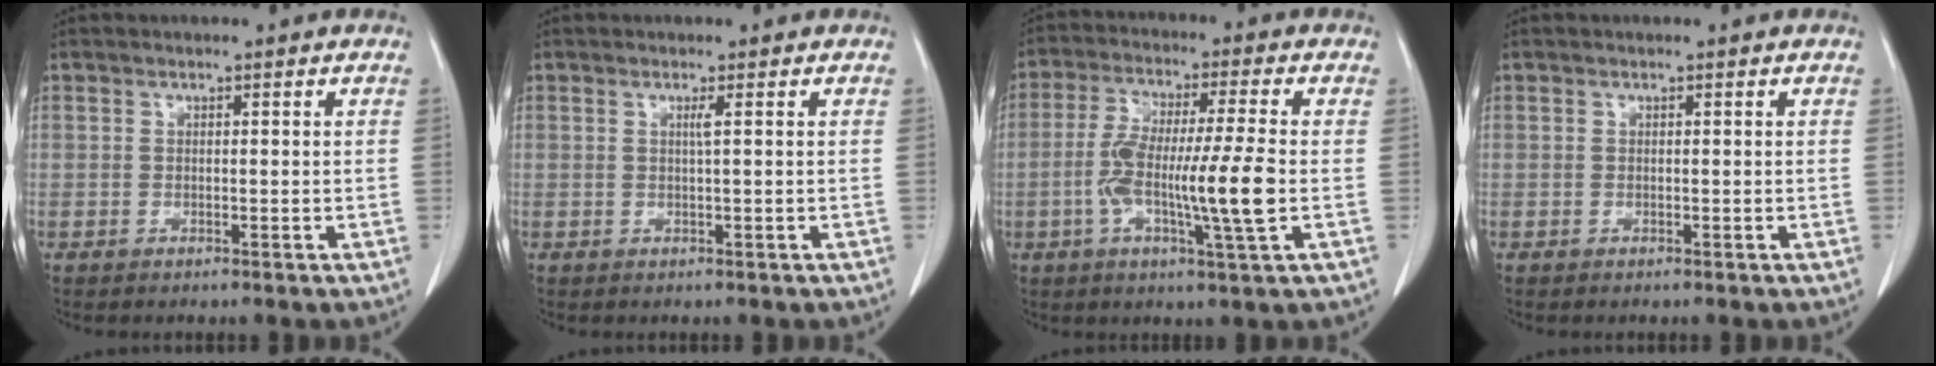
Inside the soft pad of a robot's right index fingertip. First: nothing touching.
{"total": 0.9, "force": [0.2, -0.3, 0.8], "torque": [-0.020, -0.002, 0.005]}
{"total": 12.0, "force": [-2.0, 0.2, 11.8], "torque": [-0.221, -0.002, -0.041]}
{"total": 0.0}